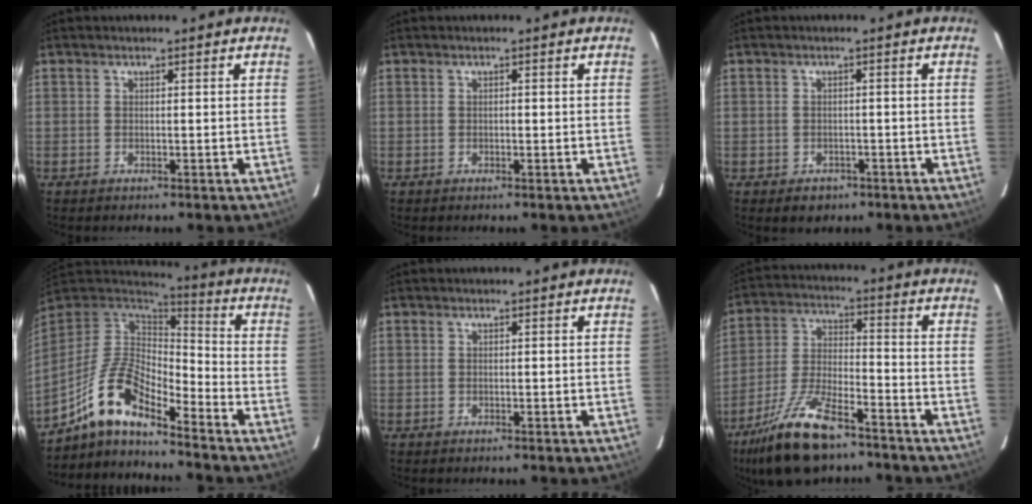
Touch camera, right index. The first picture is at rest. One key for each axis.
{"total": 0.0}
{"total": 2.8, "fx": -1.6, "fy": 2.2, "fz": 0.8, "tx": -0.008, "ty": 0.005, "tz": -0.014}
{"total": 11.9, "fx": -8.7, "fy": 3.1, "fz": 7.5, "tx": -0.159, "ty": 0.029, "tz": -0.163}
{"total": 0.0}
{"total": 14.1, "fx": -10.0, "fy": 3.6, "fz": 9.2, "tx": -0.187, "ty": -0.015, "tz": -0.184}